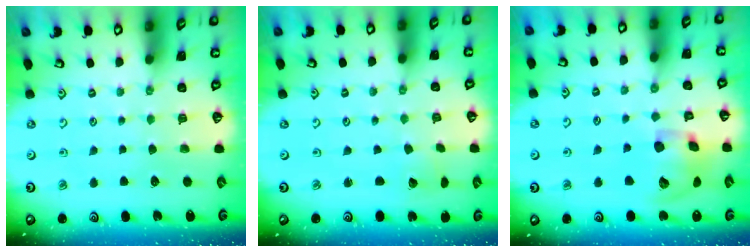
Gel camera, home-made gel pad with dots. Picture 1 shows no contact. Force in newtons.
{"total": 1.9, "press": 1.9, "slide": 0.1}
{"total": 15.0, "press": 14.8, "slide": 2.3}